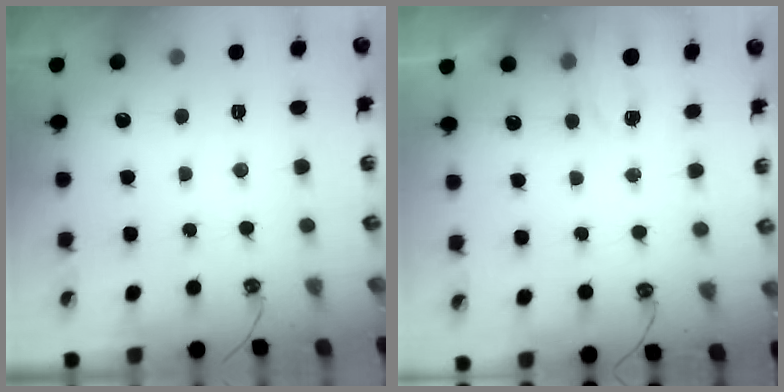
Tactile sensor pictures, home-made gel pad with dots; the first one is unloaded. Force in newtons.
{"total": 2.4, "press": 2.4, "slide": 0.3}